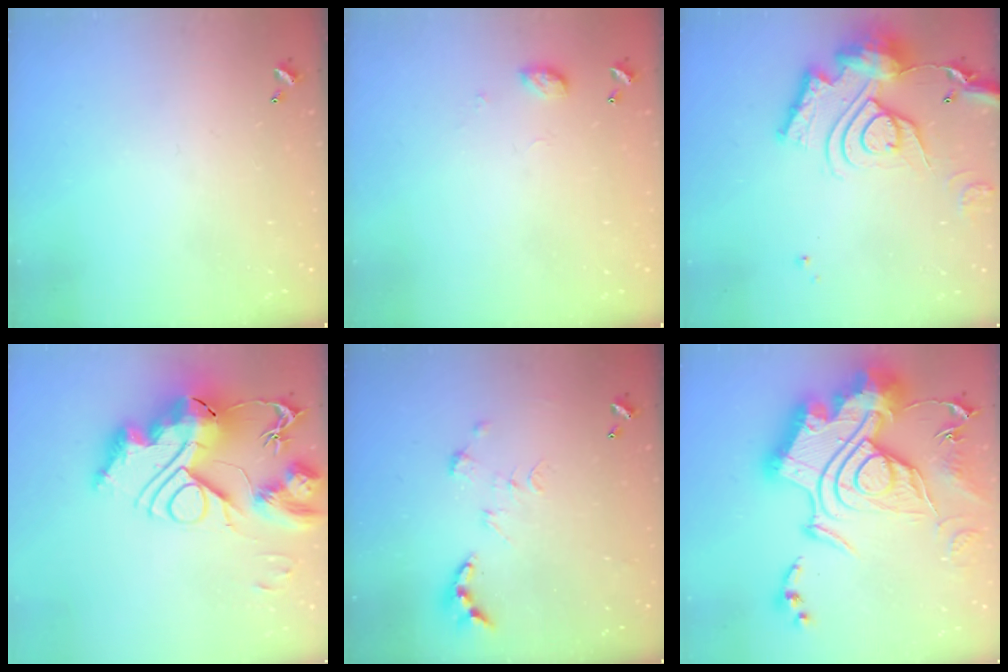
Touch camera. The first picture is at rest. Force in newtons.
{"total": 5.3, "press": 5.2, "slide": 0.8}
{"total": 21.9, "press": 21.7, "slide": 2.3}
{"total": 0.7, "press": 0.7, "slide": 0.0}
{"total": 0.0}
{"total": 1.1, "press": 1.1, "slide": 0.0}